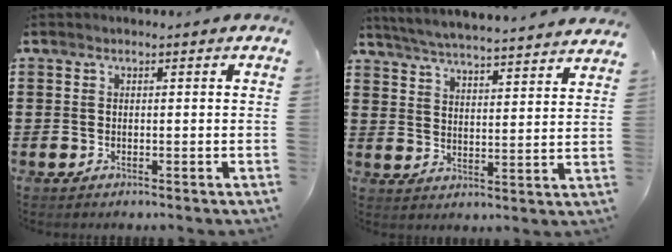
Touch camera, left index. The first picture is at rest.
{"total": 5.2, "force": [5.1, -0.9, 0.9], "torque": [-0.041, -0.042, 0.085]}